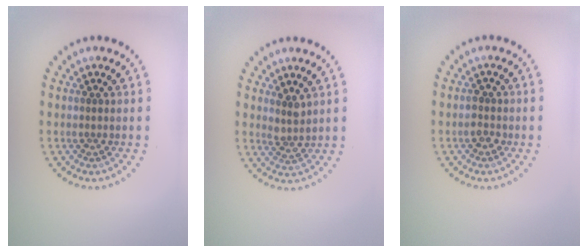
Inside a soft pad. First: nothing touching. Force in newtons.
{"total": 1.8, "press": 1.3, "slide": 1.2}
{"total": 1.4, "press": 1.3, "slide": 0.3}